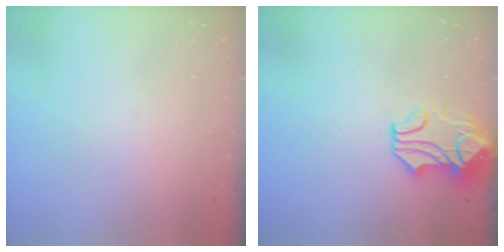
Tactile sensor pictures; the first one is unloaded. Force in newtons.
{"total": 2.1, "press": 1.5, "slide": 1.5}